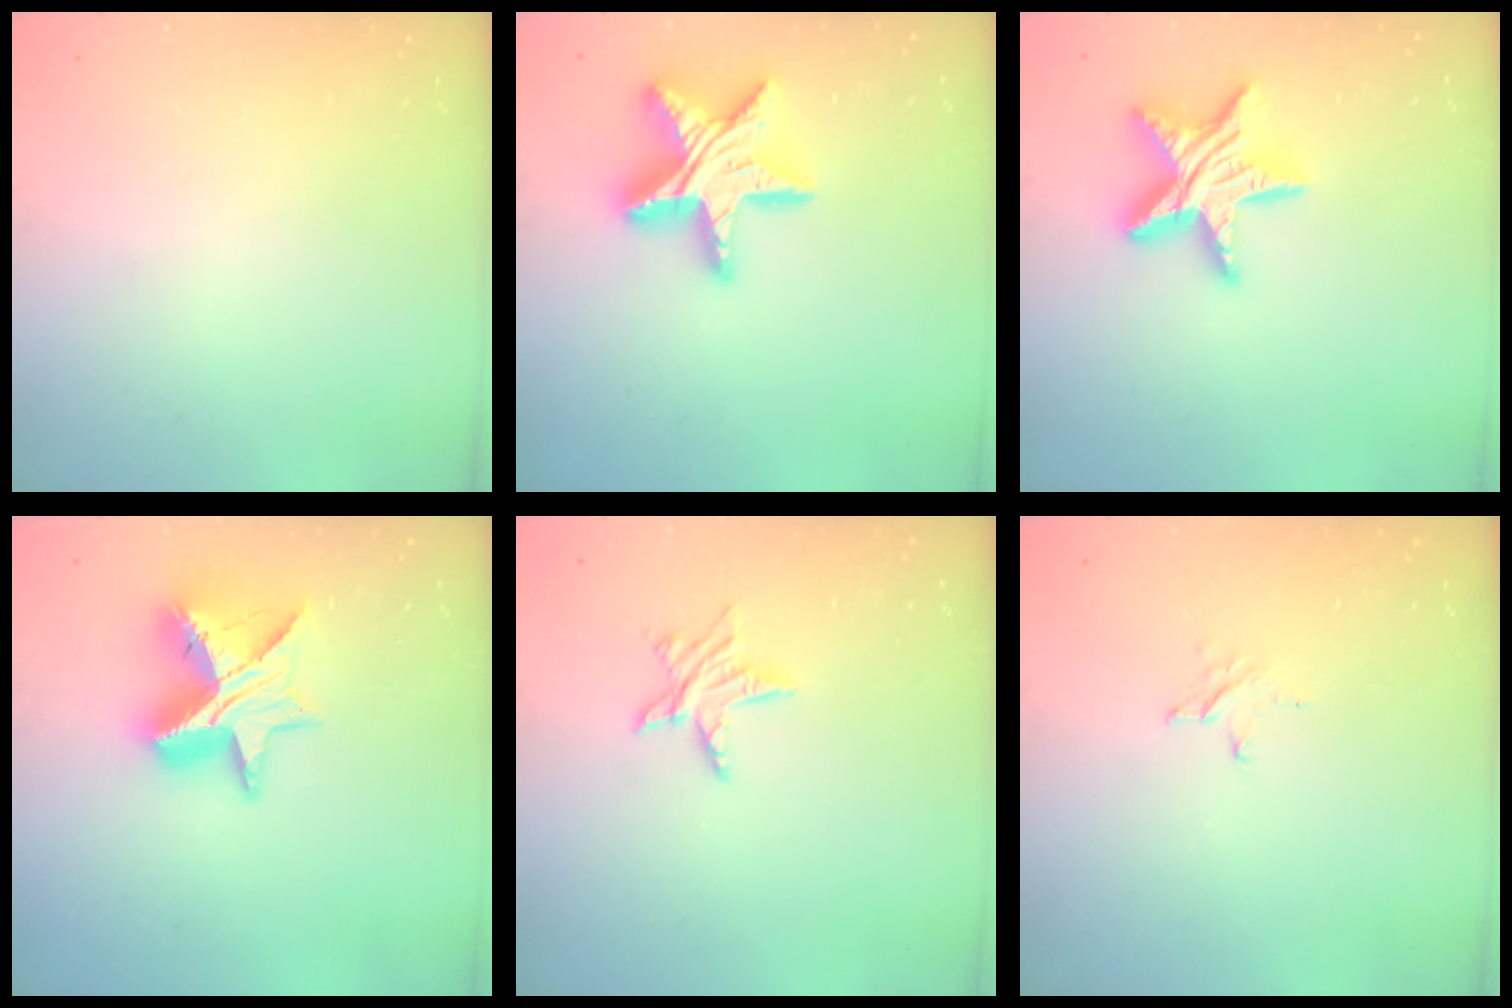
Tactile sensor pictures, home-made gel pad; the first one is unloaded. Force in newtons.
{"total": 20.2, "press": 20.1, "slide": 2.0}
{"total": 16.1, "press": 16.1, "slide": 0.9}
{"total": 12.9, "press": 12.9, "slide": 0.8}
{"total": 6.5, "press": 6.5, "slide": 0.3}
{"total": 2.6, "press": 2.6, "slide": 0.3}